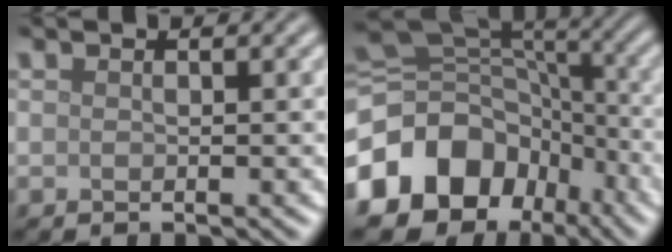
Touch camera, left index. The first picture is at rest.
{"total": 13.4, "force": [-5.7, 10.6, 6.0], "torque": [-0.141, 0.008, -0.106]}